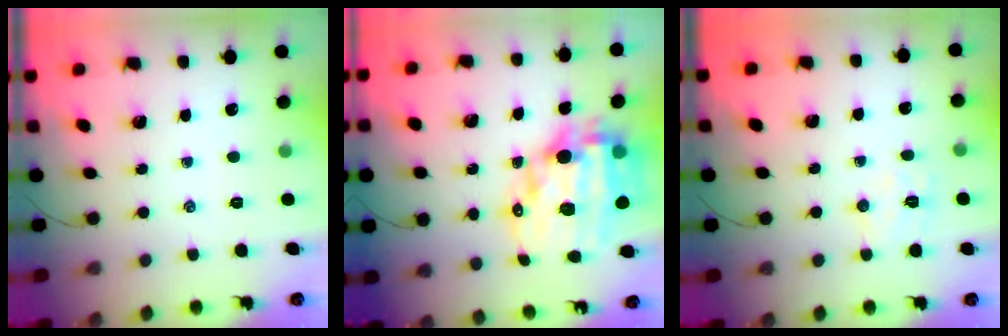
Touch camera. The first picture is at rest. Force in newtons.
{"total": 19.7, "press": 19.2, "slide": 4.4}
{"total": 5.7, "press": 5.6, "slide": 1.1}